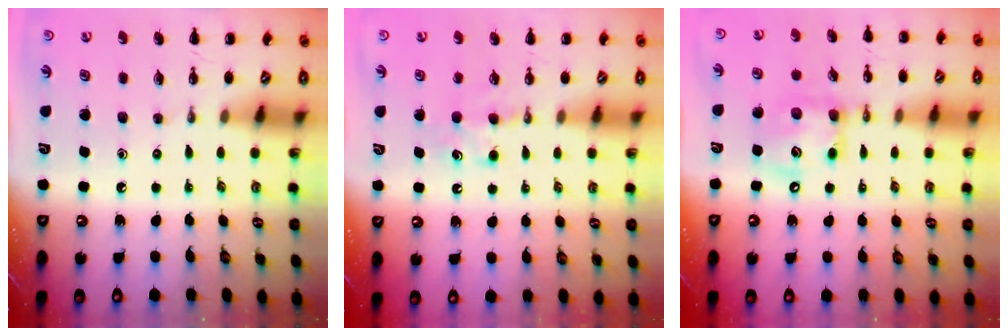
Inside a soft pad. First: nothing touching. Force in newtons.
{"total": 6.4, "press": 6.2, "slide": 1.6}
{"total": 12.8, "press": 12.7, "slide": 1.7}